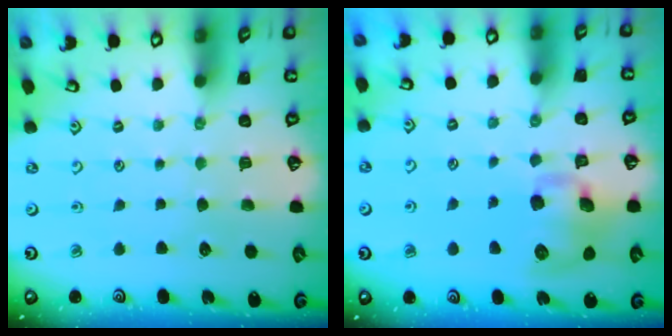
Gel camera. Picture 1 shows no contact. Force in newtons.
{"total": 11.2, "press": 11.1, "slide": 1.9}